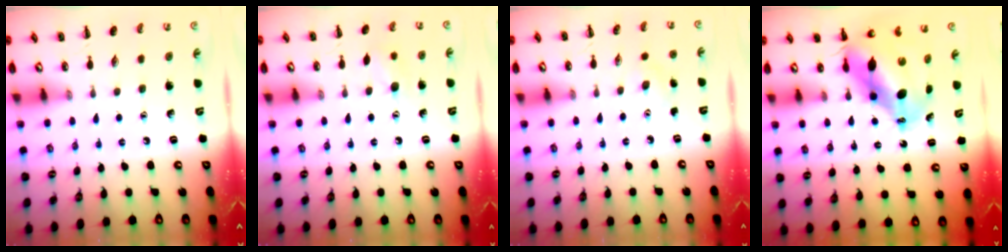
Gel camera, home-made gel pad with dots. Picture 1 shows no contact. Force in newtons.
{"total": 7.0, "press": 6.8, "slide": 1.7}
{"total": 3.0, "press": 2.8, "slide": 0.8}
{"total": 9.9, "press": 9.6, "slide": 2.6}